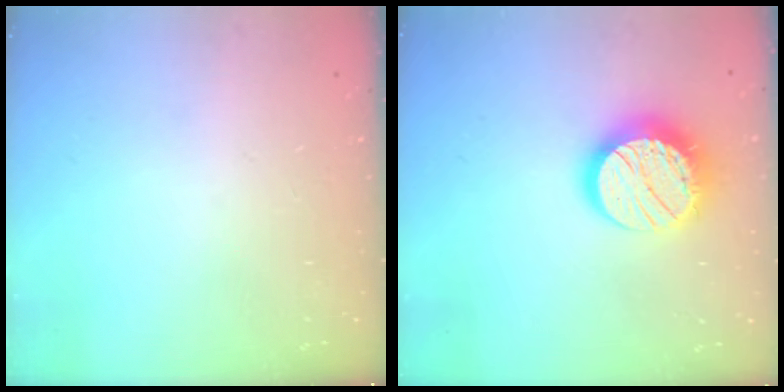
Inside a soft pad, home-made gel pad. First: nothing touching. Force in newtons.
{"total": 16.3, "press": 16.2, "slide": 1.1}